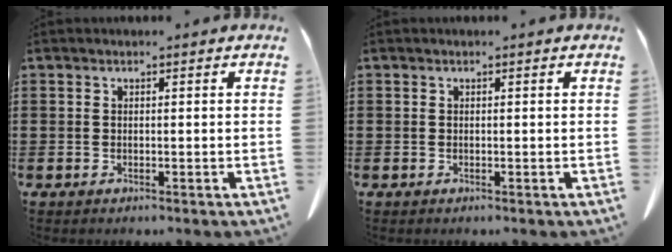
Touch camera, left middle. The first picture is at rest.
{"total": 0.0}